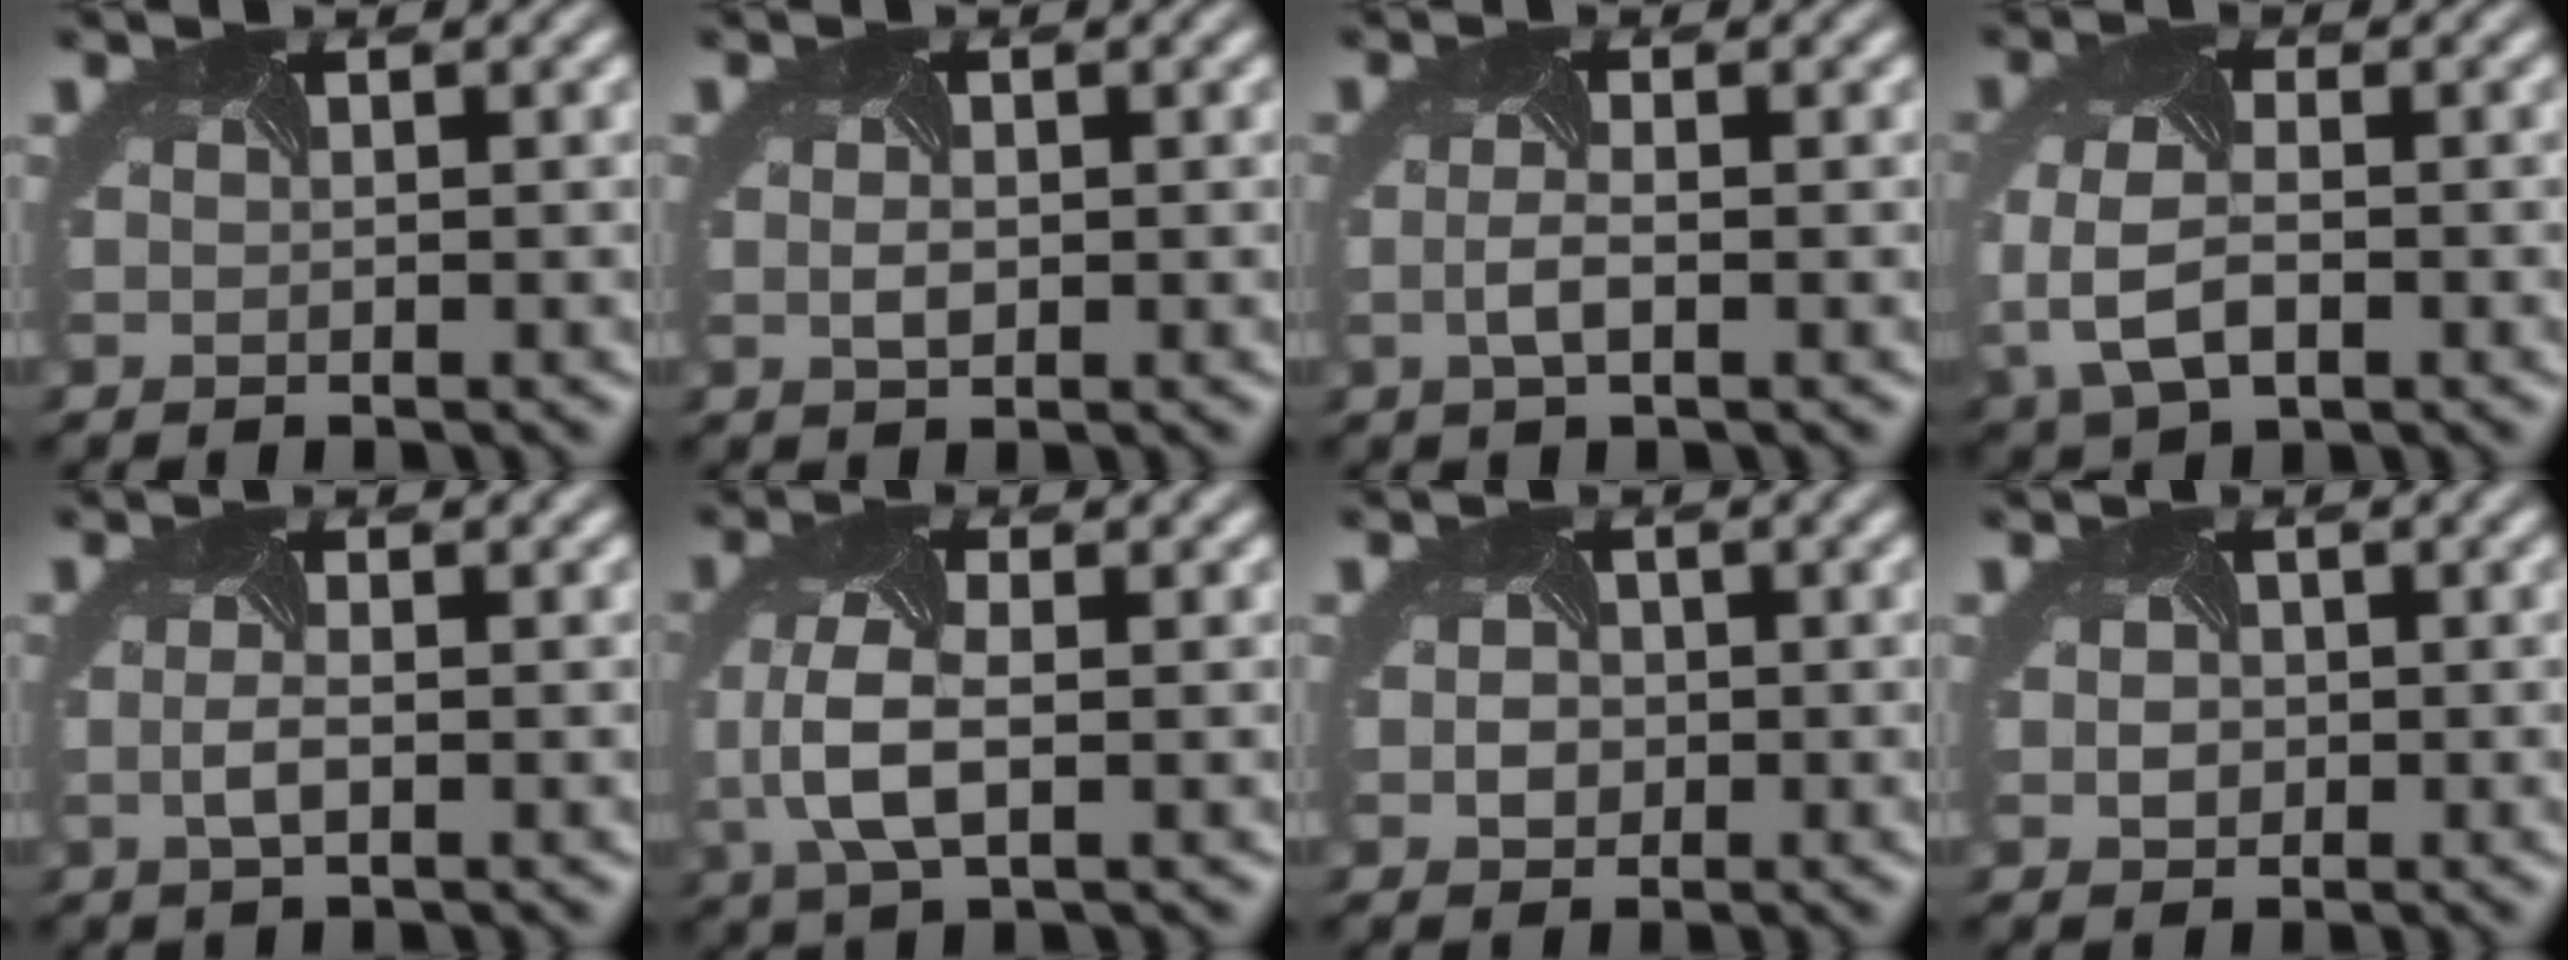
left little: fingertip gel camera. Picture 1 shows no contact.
{"total": 1.0, "force": [0.0, 0.7, 0.7], "torque": [-0.028, -0.002, -0.001]}
{"total": 1.4, "force": [-0.3, 0.3, 1.3], "torque": [-0.044, -0.001, -0.009]}
{"total": 4.8, "force": [-0.9, 3.2, 3.5], "torque": [-0.099, -0.008, -0.019]}
{"total": 1.3, "force": [-0.2, 0.4, 1.2], "torque": [-0.041, -0.001, -0.006]}
{"total": 4.6, "force": [-0.2, 2.5, 3.9], "torque": [-0.111, 0.001, -0.004]}
{"total": 1.5, "force": [-0.3, 1.4, 0.2], "torque": [-0.014, -0.001, -0.011]}
{"total": 1.3, "force": [-0.2, 1.2, 0.1], "torque": [-0.013, -0.001, -0.006]}